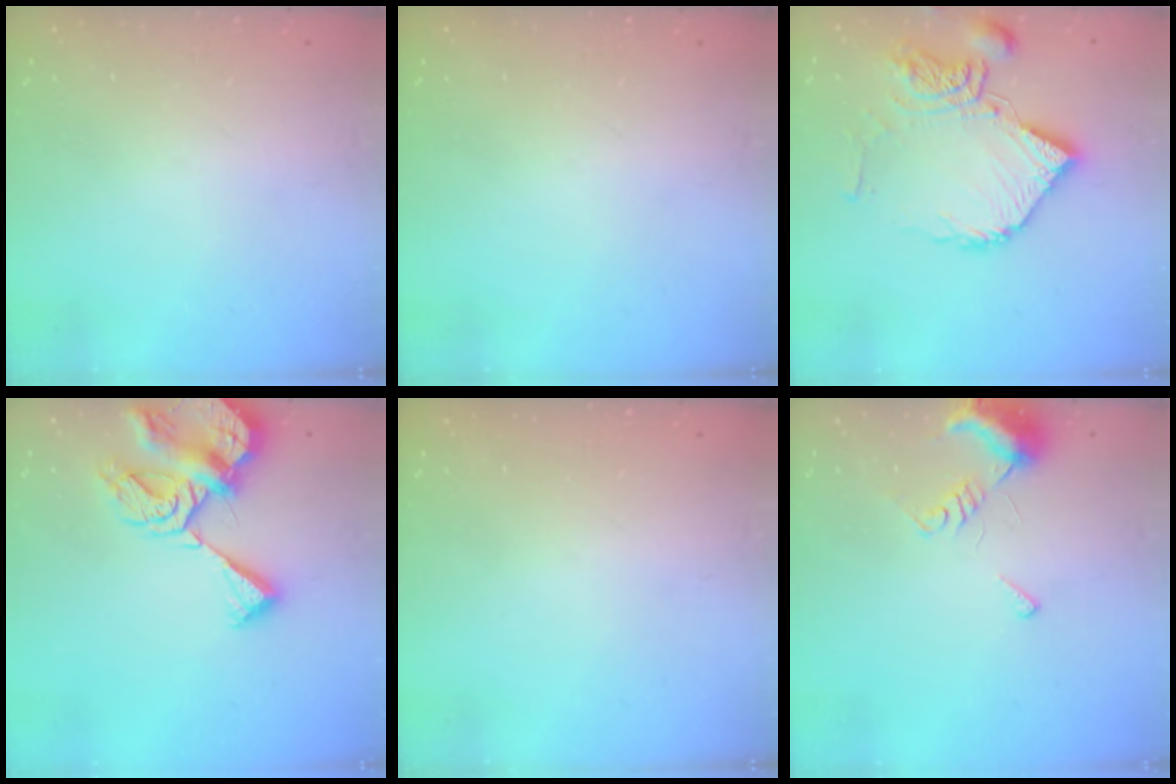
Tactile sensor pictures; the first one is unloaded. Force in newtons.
{"total": 0.0}
{"total": 14.1, "press": 14.0, "slide": 1.9}
{"total": 11.2, "press": 11.2, "slide": 1.3}
{"total": 0.0}
{"total": 7.5, "press": 7.4, "slide": 1.0}